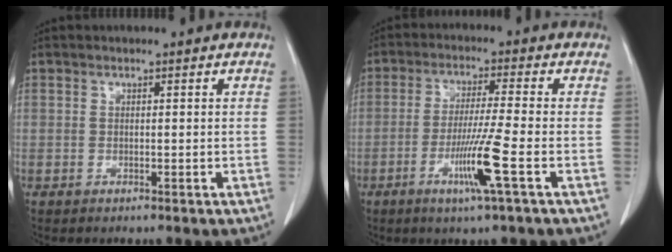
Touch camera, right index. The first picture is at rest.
{"total": 8.0, "force": [-3.2, -1.2, 7.2], "torque": [-0.136, -0.019, -0.063]}